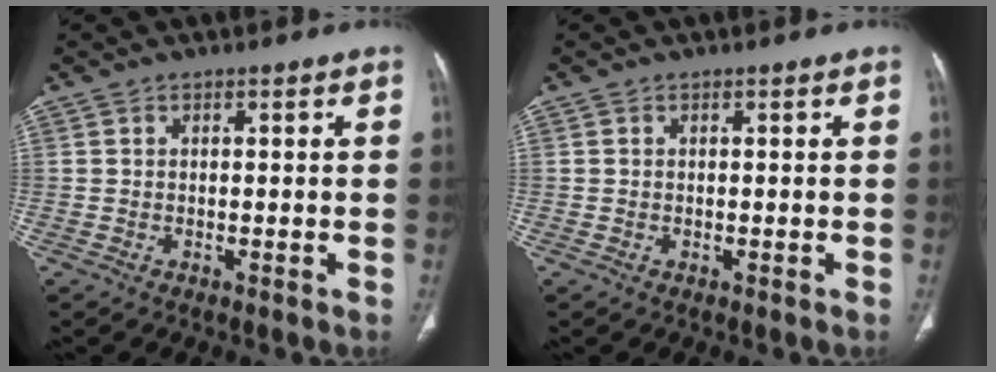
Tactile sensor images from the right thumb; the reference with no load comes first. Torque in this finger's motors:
{"motor_torque": [0.06, -0.10, 0.10, -0.48, -0.03]}